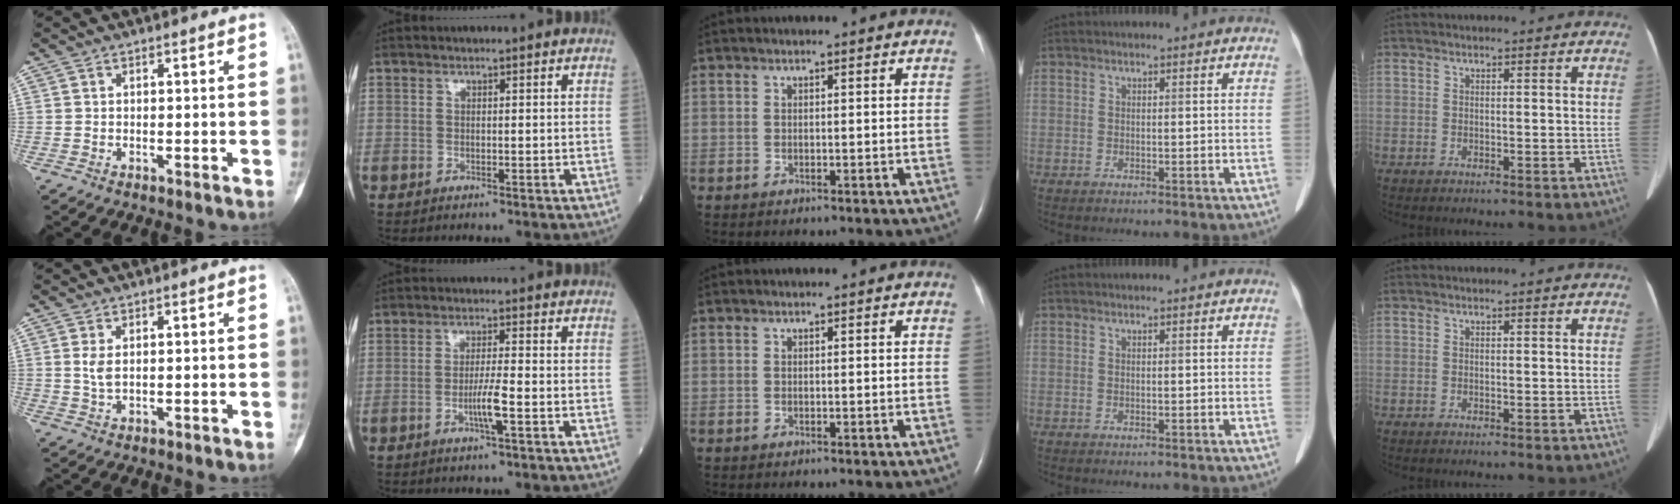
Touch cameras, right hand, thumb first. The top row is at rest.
{"thumb": {"total": 2.3, "force": [0.5, 1.0, 2.0], "torque": [-0.046, -0.002, 0.016]}, "index": {"total": 3.9, "force": [-1.5, -0.3, 3.6], "torque": [-0.069, -0.005, -0.030]}}